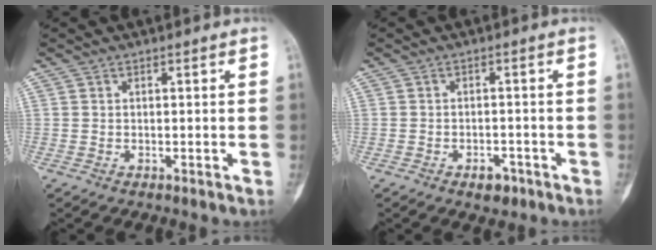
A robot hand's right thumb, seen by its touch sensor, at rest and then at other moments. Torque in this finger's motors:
{"motor_torque": [0.77, 0.01, 0.34, -0.13, 0.02]}